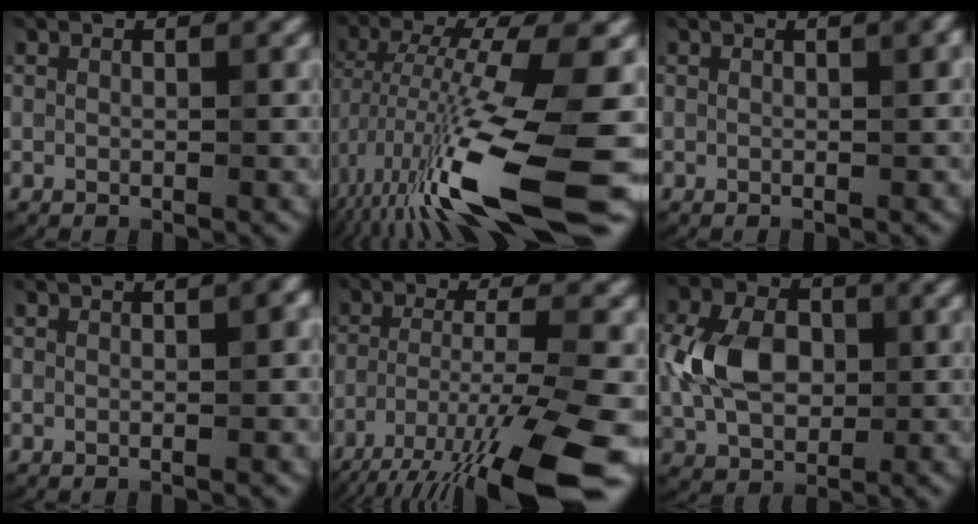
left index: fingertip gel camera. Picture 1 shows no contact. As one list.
[{"total": 14.2, "force": [-5.0, 2.8, 13.0], "torque": [-0.247, -0.004, -0.077]}, {"total": 1.8, "force": [0.2, 0.4, 1.7], "torque": [-0.014, 0.003, -0.002]}, {"total": 2.3, "force": [0.0, 0.4, 2.2], "torque": [-0.023, 0.001, -0.002]}, {"total": 13.5, "force": [-8.6, 2.4, 10.1], "torque": [-0.187, -0.016, -0.139]}, {"total": 7.0, "force": [0.3, 5.0, 4.9], "torque": [-0.107, 0.009, -0.002]}]